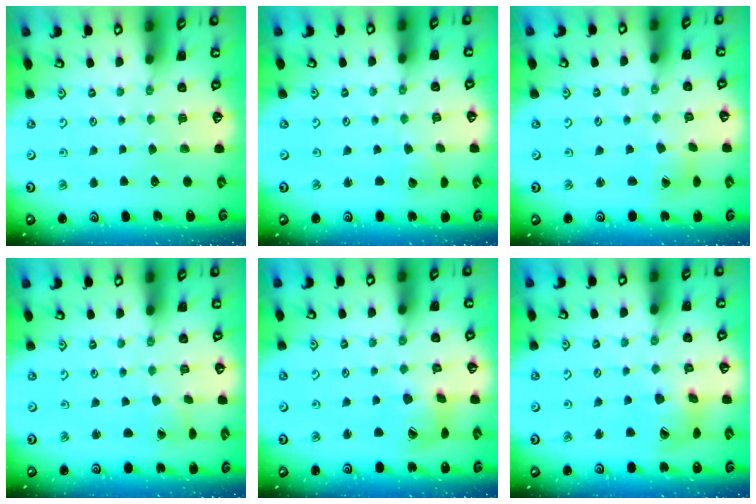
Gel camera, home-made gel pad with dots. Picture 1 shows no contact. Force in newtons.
{"total": 2.5, "press": 2.5, "slide": 0.2}
{"total": 2.5, "press": 2.5, "slide": 0.3}
{"total": 0.8, "press": 0.8, "slide": 0.1}
{"total": 10.1, "press": 10.0, "slide": 1.2}
{"total": 11.4, "press": 11.3, "slide": 1.3}